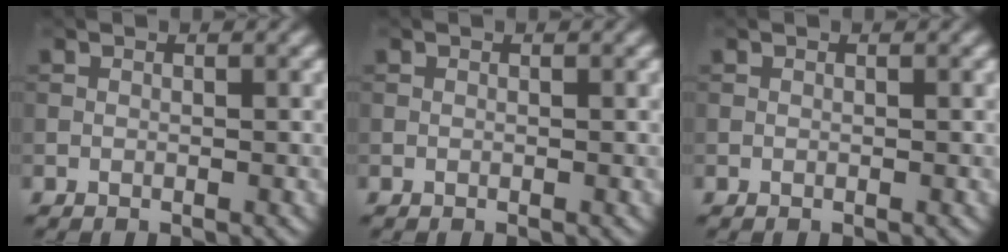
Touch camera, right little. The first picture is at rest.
{"total": 0.0}
{"total": 0.0}